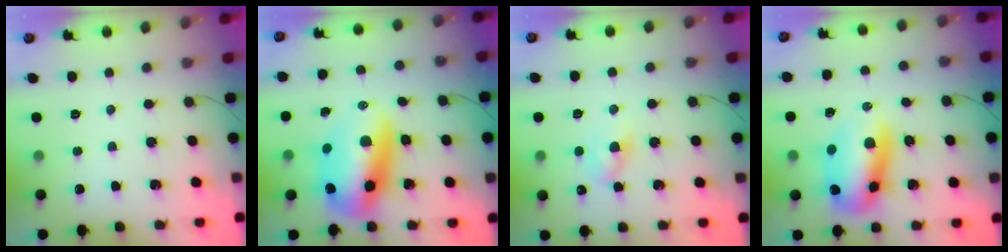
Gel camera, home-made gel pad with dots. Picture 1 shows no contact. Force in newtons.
{"total": 12.5, "press": 12.0, "slide": 3.4}
{"total": 2.7, "press": 2.5, "slide": 1.1}
{"total": 11.8, "press": 11.3, "slide": 3.2}